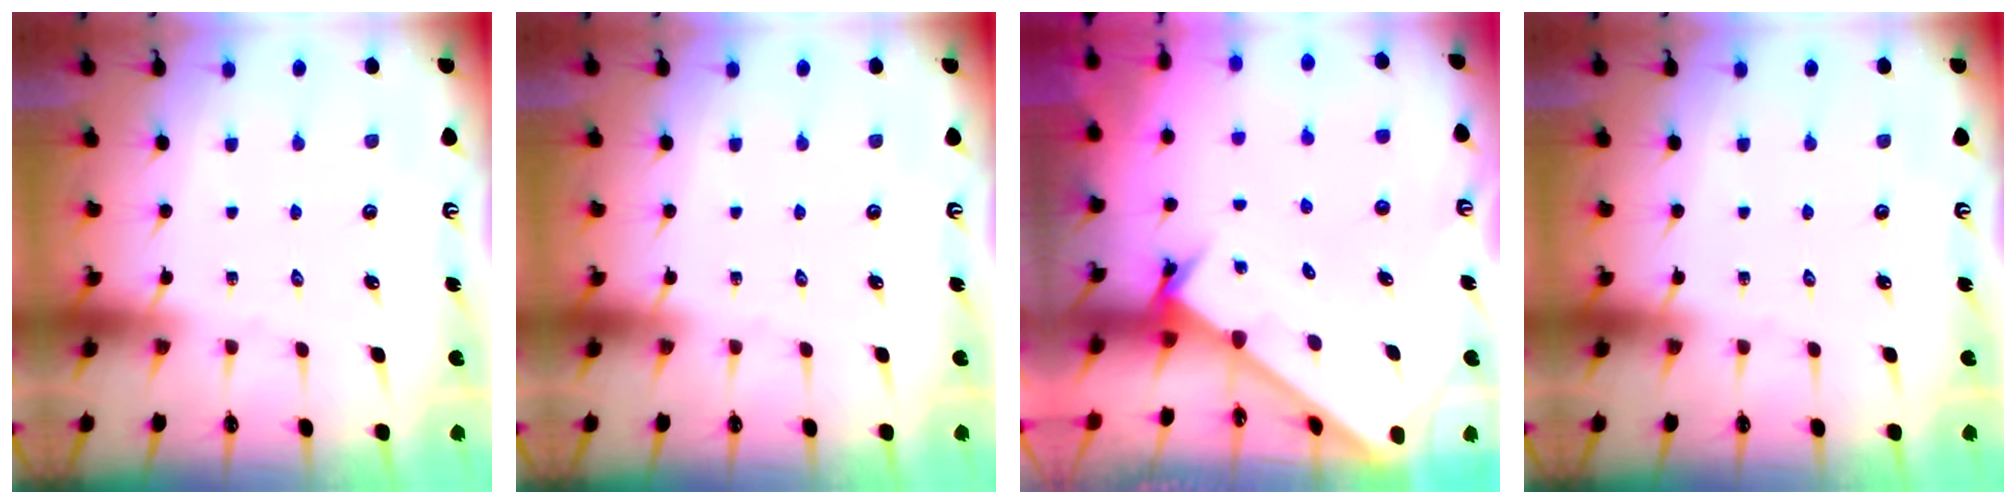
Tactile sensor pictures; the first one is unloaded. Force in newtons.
{"total": 0.0}
{"total": 2.3, "press": 2.3, "slide": 0.0}
{"total": 0.0}